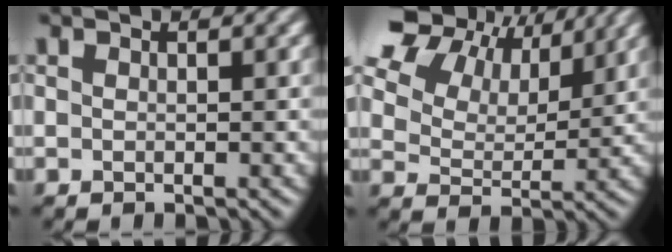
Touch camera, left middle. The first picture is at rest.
{"total": 14.8, "force": [9.0, 8.9, 7.7], "torque": [-0.177, 0.036, 0.167]}